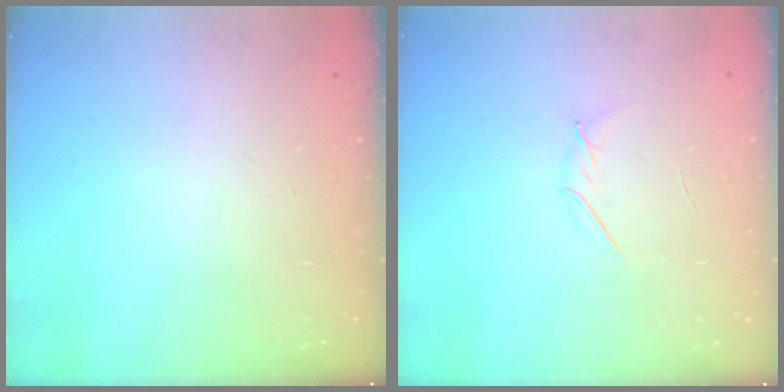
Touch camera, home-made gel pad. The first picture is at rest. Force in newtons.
{"total": 2.9, "press": 2.8, "slide": 0.9}